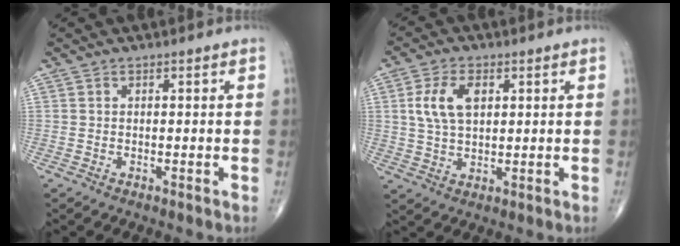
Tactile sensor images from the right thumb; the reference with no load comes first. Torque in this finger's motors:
{"motor_torque": [0.06, 0.10, 0.41, 0.17, 0.20]}